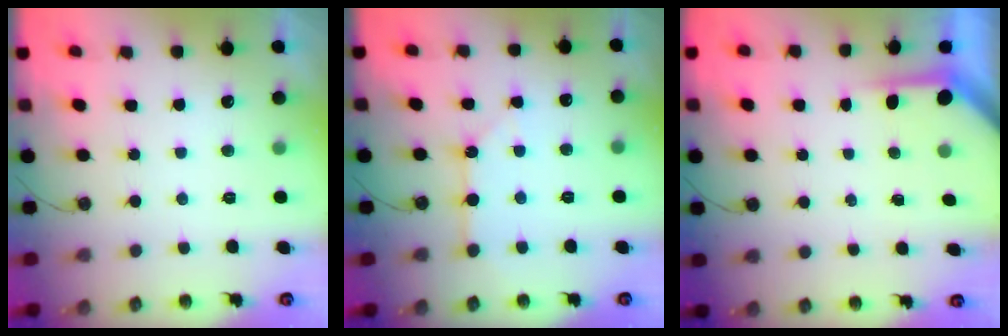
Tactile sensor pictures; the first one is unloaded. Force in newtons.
{"total": 2.4, "press": 2.4, "slide": 0.4}
{"total": 3.7, "press": 3.7, "slide": 0.3}